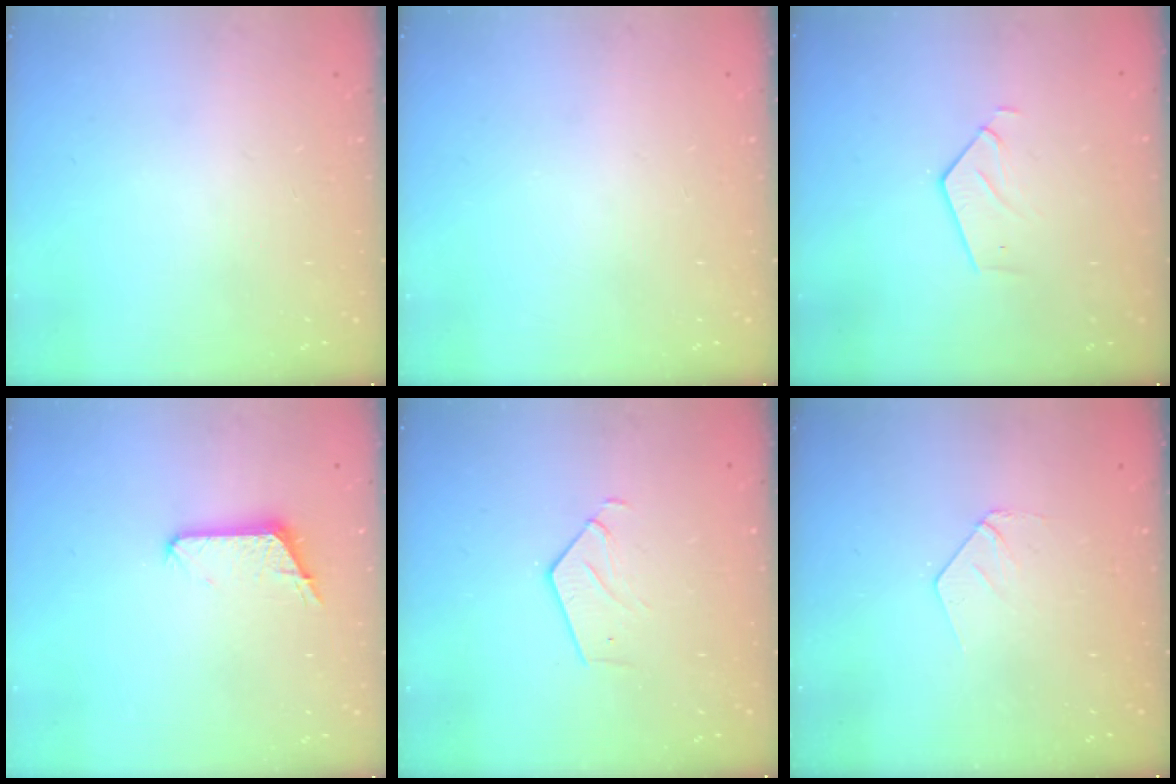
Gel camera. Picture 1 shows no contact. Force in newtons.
{"total": 0.0}
{"total": 3.5, "press": 3.5, "slide": 0.3}
{"total": 6.3, "press": 6.3, "slide": 0.6}
{"total": 4.8, "press": 4.7, "slide": 0.4}
{"total": 4.0, "press": 4.0, "slide": 0.3}